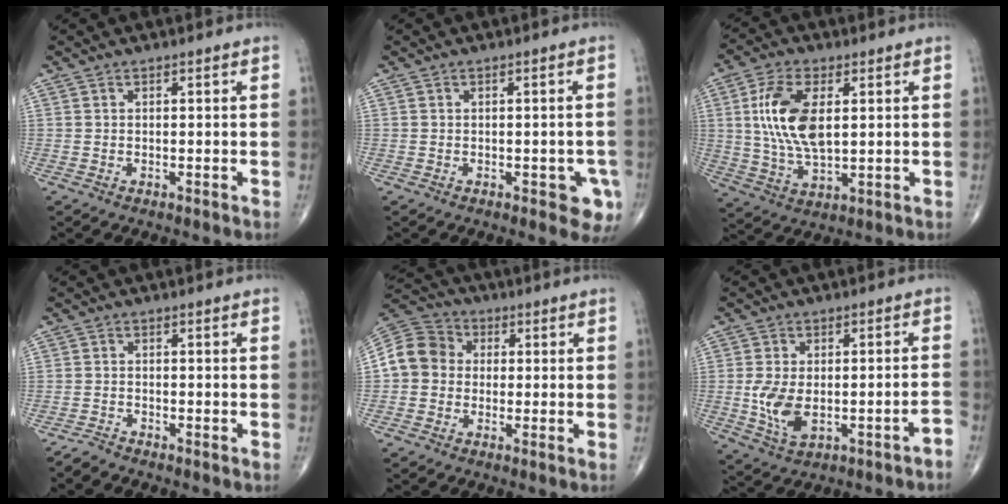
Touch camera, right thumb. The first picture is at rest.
{"total": 4.5, "force": [-1.7, 2.5, 3.4], "torque": [-0.008, 0.001, -0.019]}
{"total": 13.0, "force": [2.5, 6.4, 11.1], "torque": [-0.220, -0.009, 0.053]}
{"total": 1.5, "force": [-1.5, 0.1, -0.1], "torque": [-0.004, -0.004, -0.034]}
{"total": 9.3, "force": [0.0, 8.4, 4.0], "torque": [-0.062, 0.031, -0.013]}
{"total": 8.4, "force": [-2.7, 3.7, 7.1], "torque": [-0.127, 0.029, -0.032]}